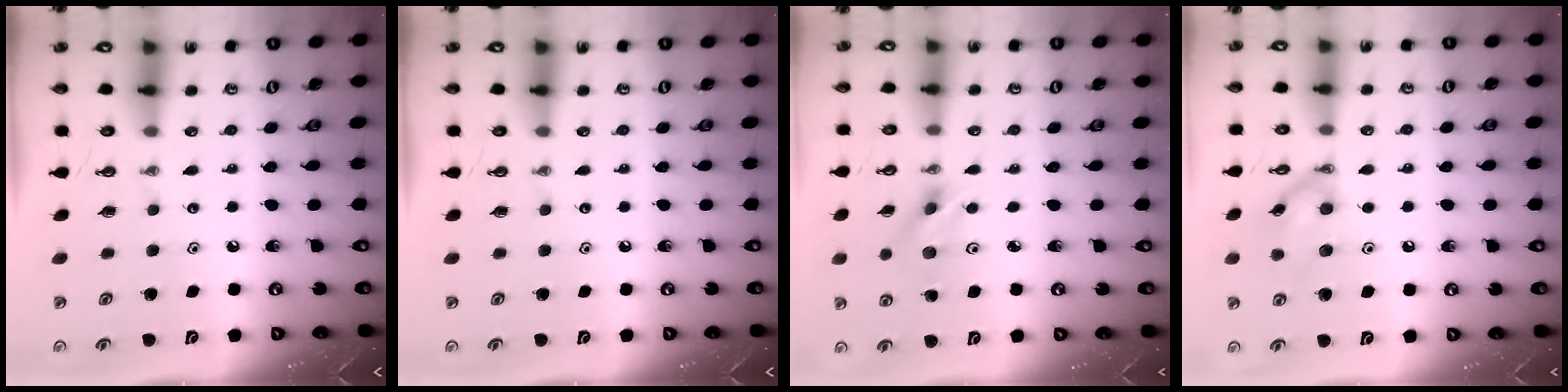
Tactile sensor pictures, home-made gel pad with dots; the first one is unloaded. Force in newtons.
{"total": 0.0}
{"total": 5.5, "press": 3.8, "slide": 4.0}
{"total": 10.9, "press": 10.9, "slide": 1.1}